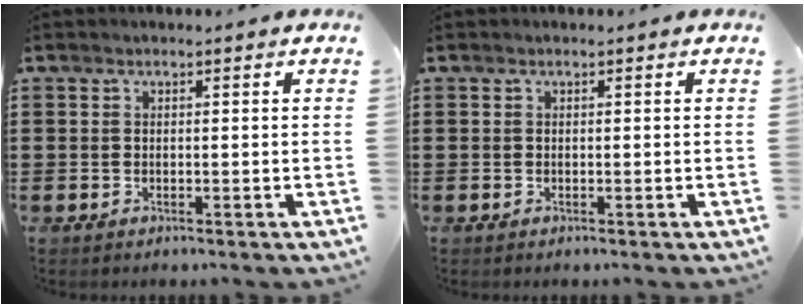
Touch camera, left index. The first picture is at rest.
{"total": 0.0}